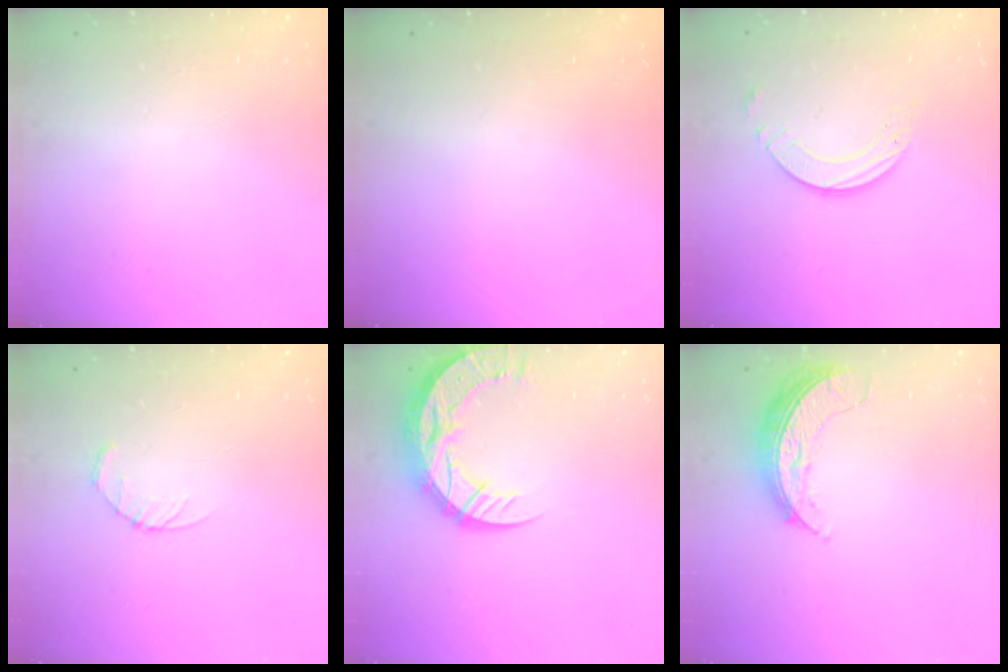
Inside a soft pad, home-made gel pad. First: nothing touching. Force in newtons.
{"total": 0.0}
{"total": 5.8, "press": 5.8, "slide": 0.6}
{"total": 3.2, "press": 3.2, "slide": 0.5}
{"total": 16.1, "press": 16.0, "slide": 1.4}
{"total": 7.2, "press": 7.2, "slide": 0.4}